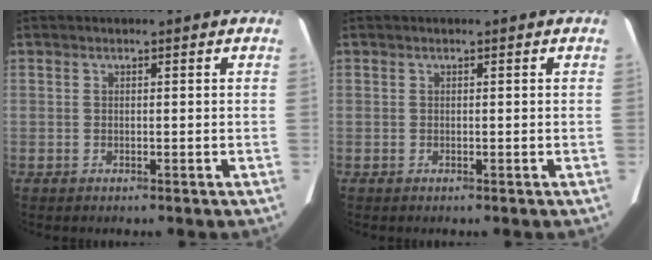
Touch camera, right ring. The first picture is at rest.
{"total": 0.0}